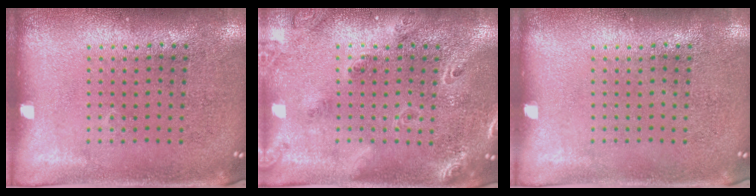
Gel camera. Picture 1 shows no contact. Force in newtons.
{"total": 1.8, "press": 1.5, "slide": 1.0}
{"total": 0.0}